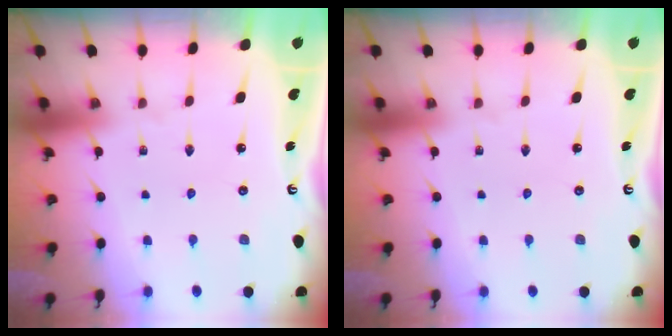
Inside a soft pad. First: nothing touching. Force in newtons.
{"total": 0.0}